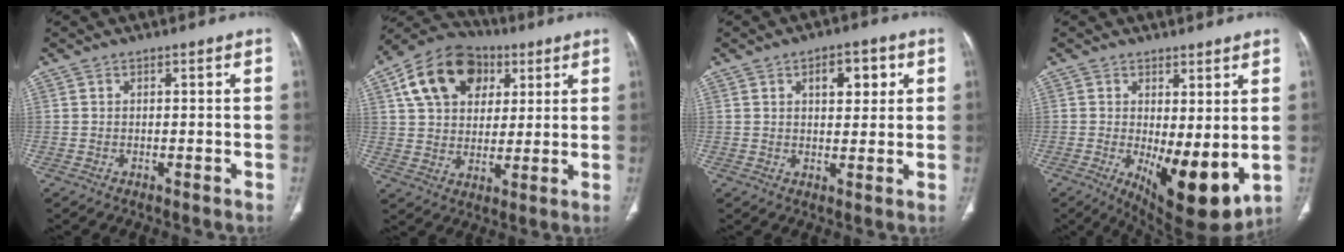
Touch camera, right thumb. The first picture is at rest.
{"total": 16.6, "force": [6.4, 12.0, 9.6], "torque": [-0.145, 0.003, 0.104]}
{"total": 6.5, "force": [2.6, 3.5, 4.9], "torque": [-0.045, -0.006, 0.037]}
{"total": 11.6, "force": [-1.1, 4.4, 10.7], "torque": [-0.156, -0.030, -0.002]}